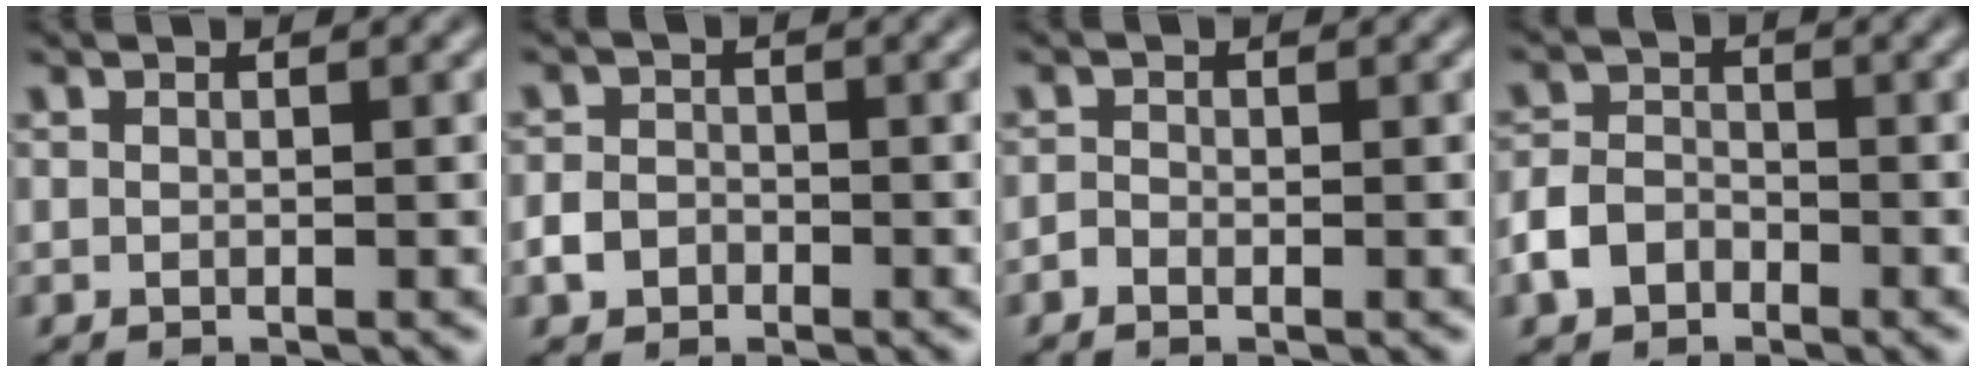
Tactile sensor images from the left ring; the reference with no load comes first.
{"total": 2.1, "force": [-1.0, 1.7, 0.7], "torque": [-0.007, 0.003, -0.025]}
{"total": 0.9, "force": [-0.5, 0.5, 0.4], "torque": [-0.007, 0.000, -0.013]}
{"total": 3.2, "force": [-1.8, 2.3, 1.3], "torque": [-0.027, 0.003, -0.042]}